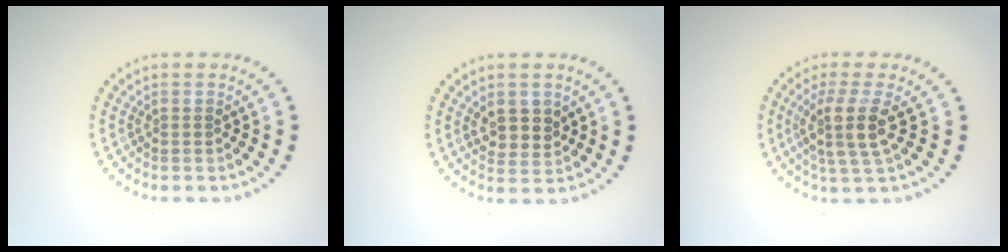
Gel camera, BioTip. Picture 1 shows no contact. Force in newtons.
{"total": 2.6, "press": 2.4, "slide": 1.0}
{"total": 3.6, "press": 2.9, "slide": 2.1}